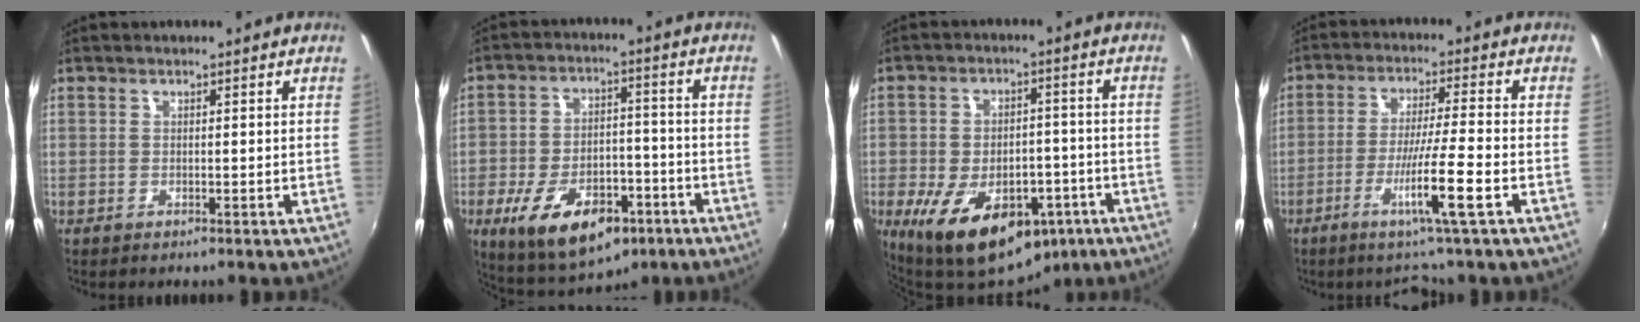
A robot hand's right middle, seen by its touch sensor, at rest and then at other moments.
{"total": 16.6, "force": [-8.5, 8.7, 11.3], "torque": [-0.223, -0.007, -0.120]}
{"total": 17.7, "force": [-9.0, 10.0, 11.5], "torque": [-0.227, -0.016, -0.124]}
{"total": 9.8, "force": [-5.1, -0.5, 8.4], "torque": [-0.155, -0.016, -0.093]}